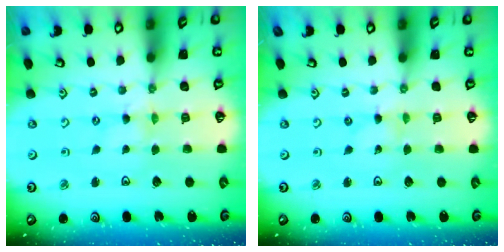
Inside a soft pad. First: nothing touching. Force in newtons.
{"total": 0.0}